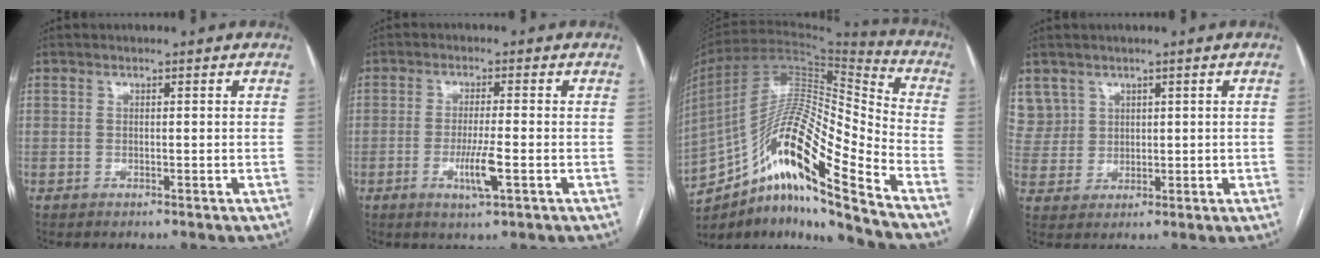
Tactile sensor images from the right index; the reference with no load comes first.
{"total": 5.2, "force": [-1.7, 0.2, 4.9], "torque": [-0.096, -0.010, -0.029]}
{"total": 21.1, "force": [-13.5, 1.4, 16.1], "torque": [-0.307, 0.010, -0.245]}
{"total": 6.0, "force": [3.4, 5.0, 0.0], "torque": [0.002, 0.014, 0.078]}